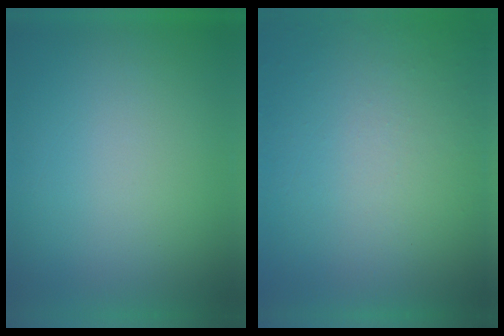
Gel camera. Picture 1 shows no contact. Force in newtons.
{"total": 8.3}